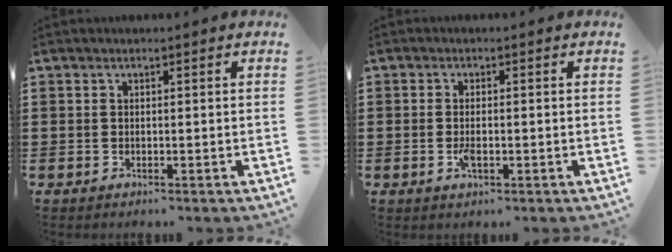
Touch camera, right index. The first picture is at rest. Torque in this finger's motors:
{"motor_torque": [-0.05, 0.01, 0.07, 0.01]}